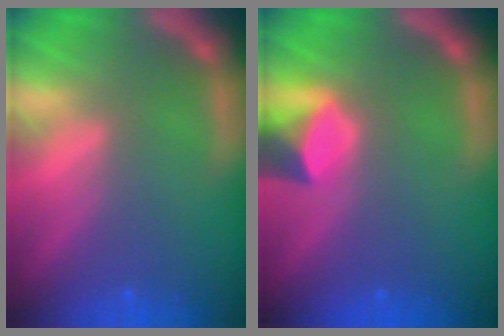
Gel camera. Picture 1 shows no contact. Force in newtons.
{"total": 3.0}